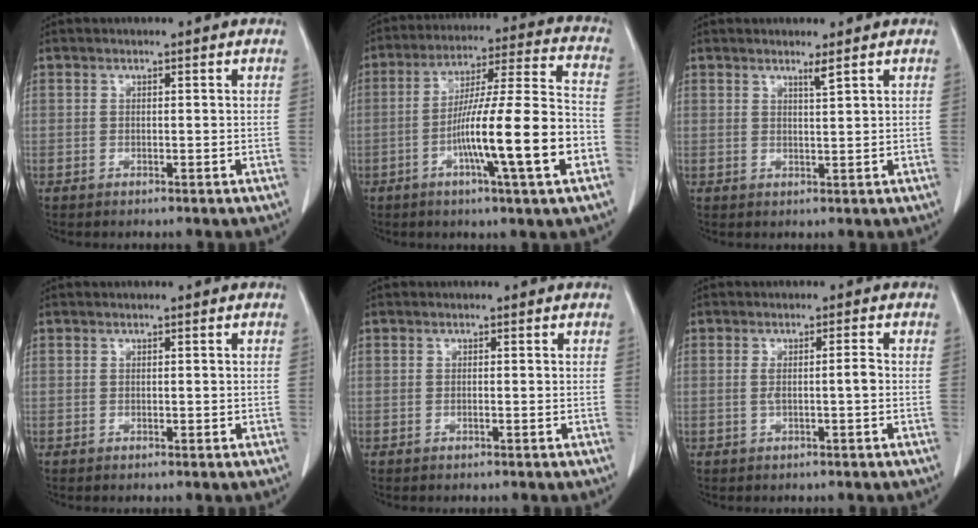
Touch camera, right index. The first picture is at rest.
{"total": 17.7, "force": [-5.5, 0.2, 16.9], "torque": [-0.276, 0.001, -0.091]}
{"total": 1.5, "force": [1.1, -0.4, 0.9], "torque": [-0.019, -0.009, 0.020]}
{"total": 0.5, "force": [0.0, 0.3, 0.4], "torque": [-0.005, 0.003, 0.003]}
{"total": 0.0}
{"total": 2.6, "force": [-0.3, 0.0, 2.5], "torque": [-0.049, 0.005, -0.002]}